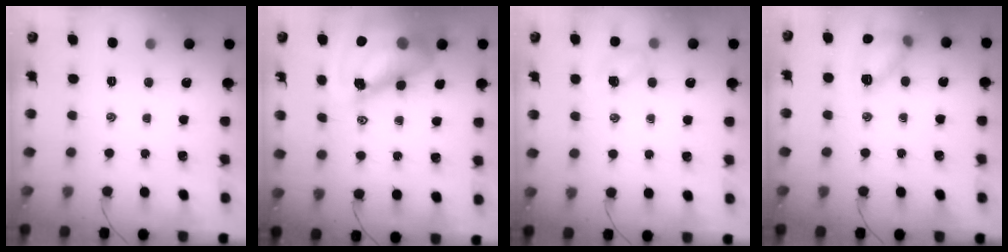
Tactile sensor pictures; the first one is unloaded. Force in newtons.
{"total": 17.7, "press": 17.0, "slide": 5.0}
{"total": 5.2, "press": 5.1, "slide": 1.1}
{"total": 11.6, "press": 11.4, "slide": 2.2}